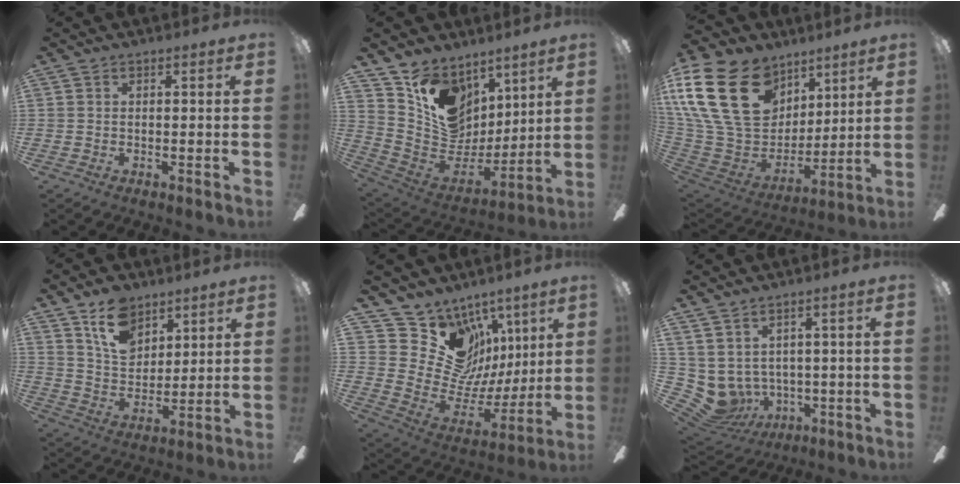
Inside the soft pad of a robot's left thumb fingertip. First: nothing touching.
{"total": 15.8, "force": [7.5, 12.3, 6.6], "torque": [-0.116, -0.038, 0.154]}
{"total": 28.9, "force": [11.7, 20.2, 17.0], "torque": [-0.369, -0.041, 0.238]}
{"total": 12.7, "force": [8.0, 8.2, 5.4], "torque": [-0.085, -0.033, 0.151]}
{"total": 16.8, "force": [9.0, 13.0, 5.7], "torque": [-0.097, -0.079, 0.186]}
{"total": 6.3, "force": [1.0, 5.6, 2.7], "torque": [-0.105, -0.027, 0.025]}